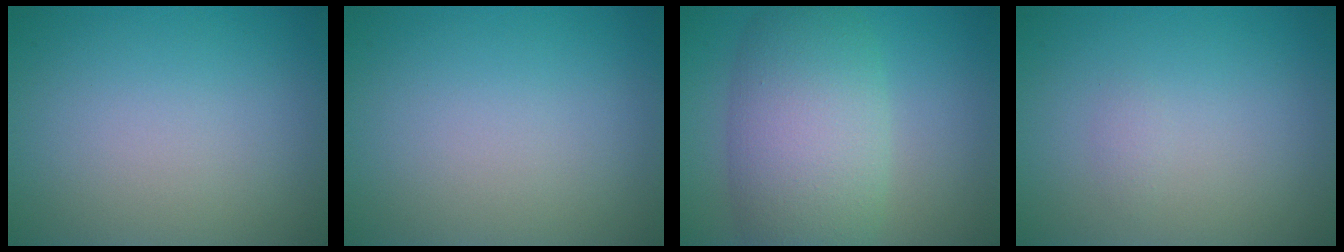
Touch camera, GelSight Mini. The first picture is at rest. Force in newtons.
{"total": 0.0}
{"total": 8.5, "press": 8.5, "slide": 0.3}
{"total": 0.5, "press": 0.5, "slide": 0.1}